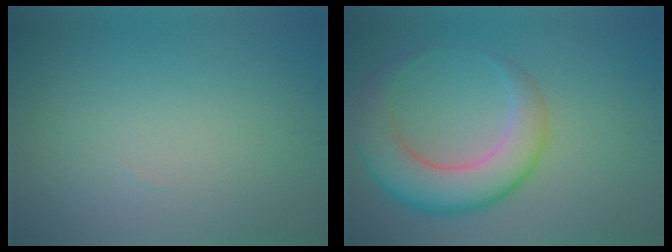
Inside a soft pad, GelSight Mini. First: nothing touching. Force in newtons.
{"total": 6.5, "press": 6.5, "slide": 0.2}